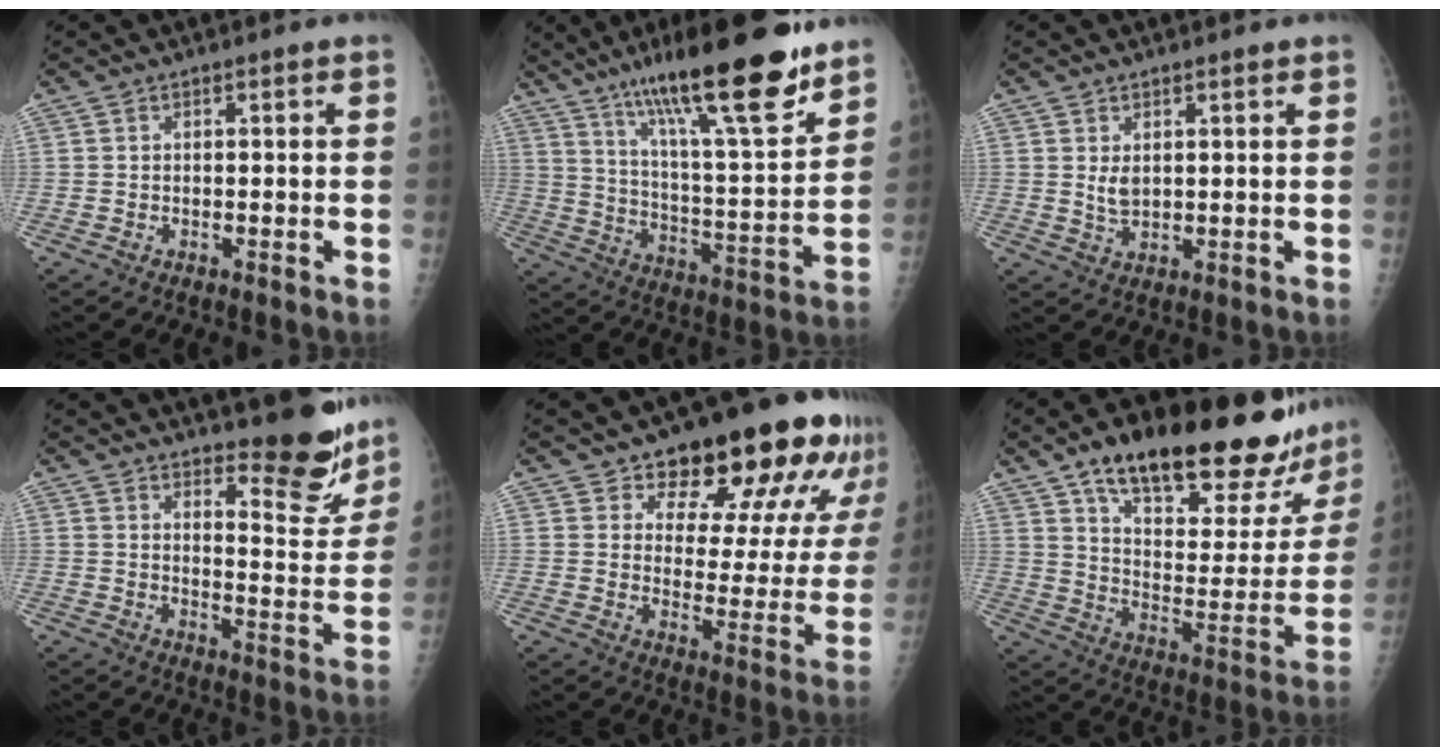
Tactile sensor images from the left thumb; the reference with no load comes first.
{"total": 24.1, "force": [16.5, 4.4, 17.0], "torque": [-0.257, -0.073, 0.271]}
{"total": 2.9, "force": [1.2, 1.6, 2.1], "torque": [-0.033, -0.013, 0.027]}
{"total": 11.6, "force": [9.7, 3.3, 5.3], "torque": [-0.037, -0.092, 0.132]}
{"total": 19.9, "force": [13.8, 8.9, 11.2], "torque": [-0.101, -0.064, 0.176]}
{"total": 30.0, "force": [20.9, 9.9, 19.1], "torque": [-0.245, -0.070, 0.308]}